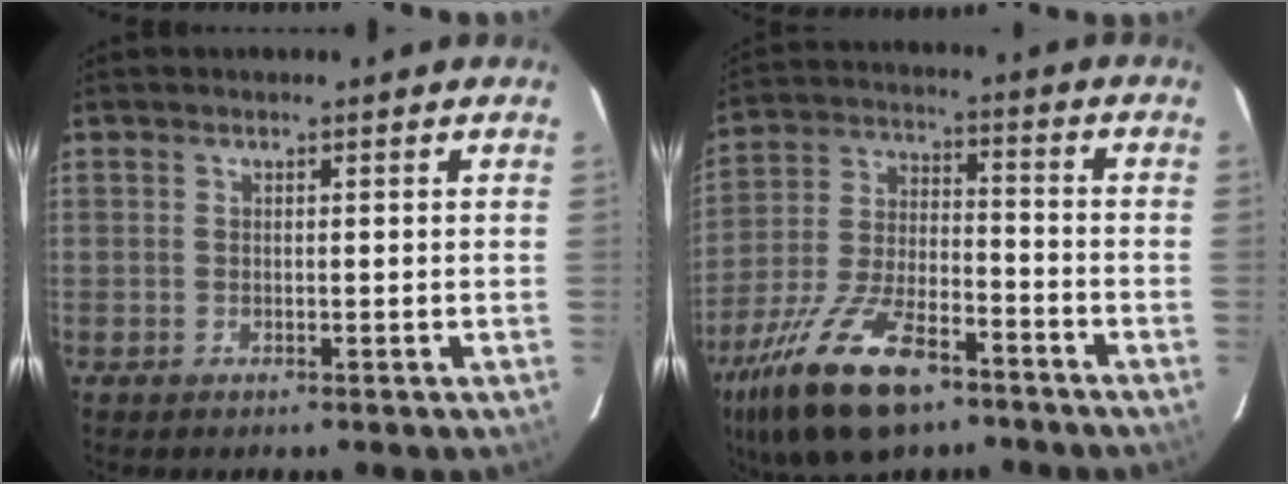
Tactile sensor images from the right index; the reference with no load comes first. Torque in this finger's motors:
{"motor_torque": [1.26, -0.88, 0.50, 0.16]}